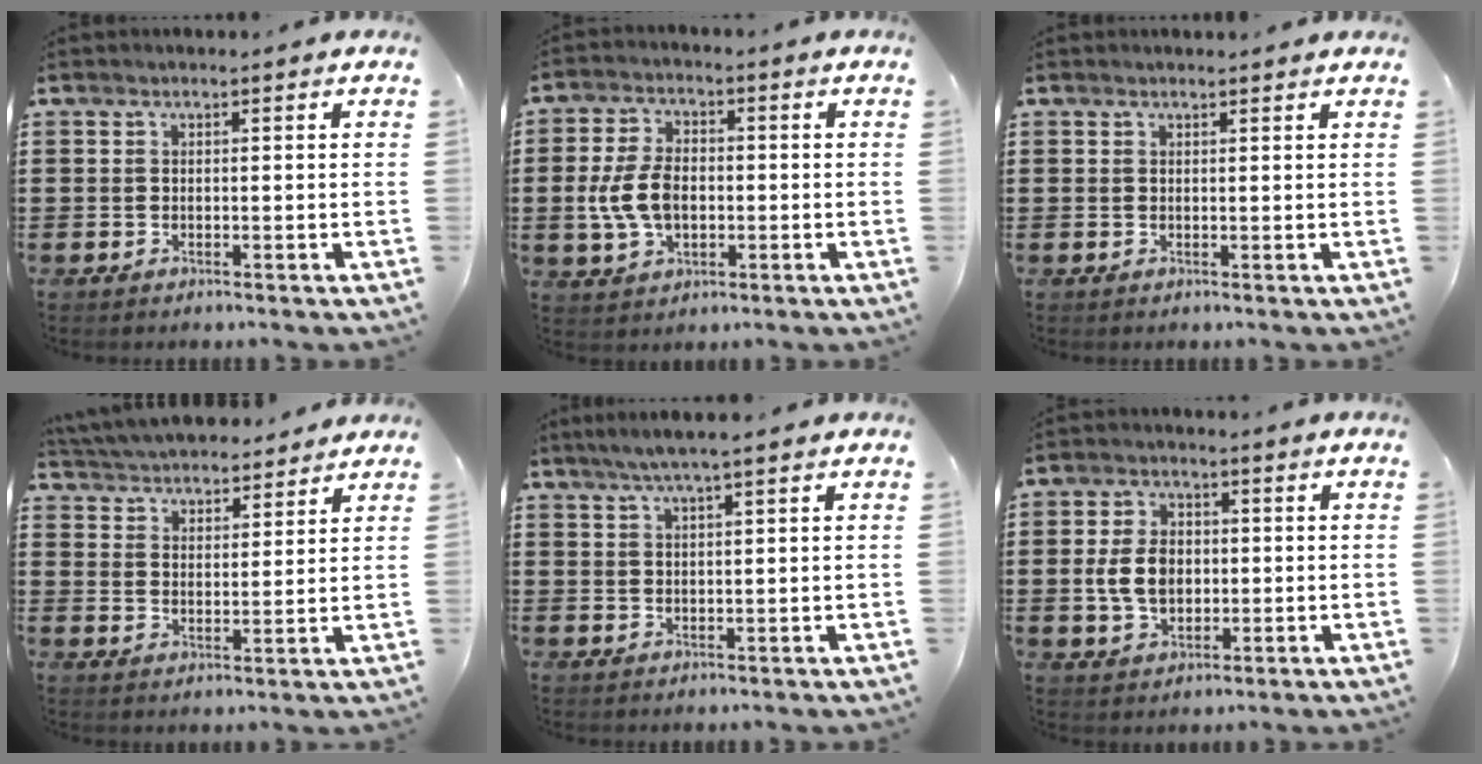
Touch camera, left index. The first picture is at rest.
{"total": 7.3, "force": [-0.7, 4.5, 5.7], "torque": [-0.140, 0.002, -0.020]}
{"total": 0.8, "force": [0.7, 0.0, 0.2], "torque": [-0.007, -0.001, 0.015]}
{"total": 4.5, "force": [4.5, 0.7, -0.2], "torque": [-0.019, -0.024, 0.078]}
{"total": 3.4, "force": [2.5, -0.1, 2.3], "torque": [-0.049, 0.000, 0.044]}
{"total": 6.4, "force": [0.0, 4.4, 4.7], "torque": [-0.109, 0.003, -0.009]}